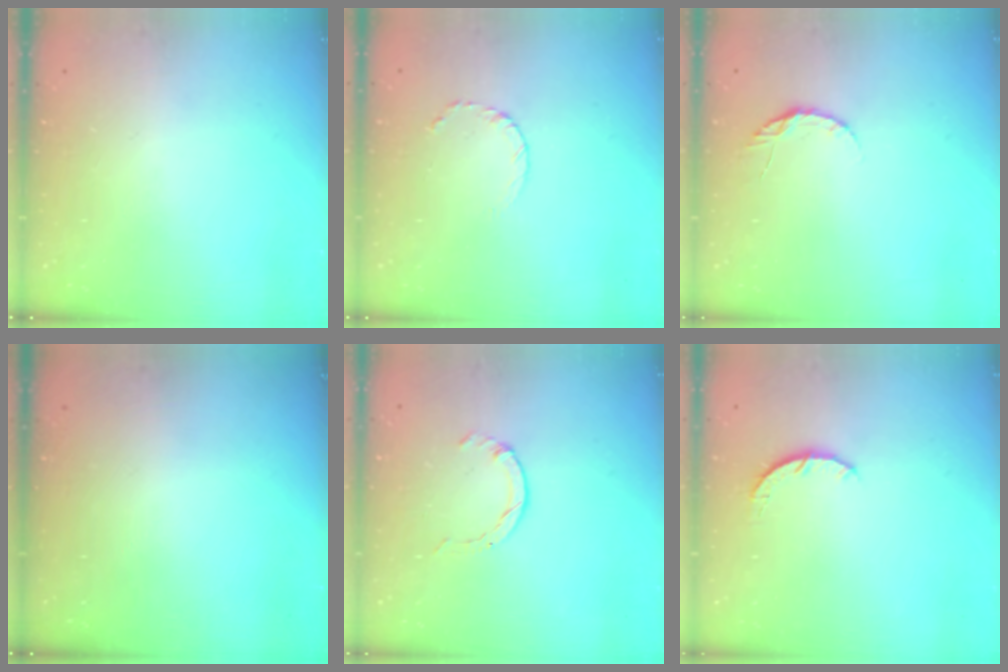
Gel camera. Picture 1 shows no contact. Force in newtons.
{"total": 3.5, "press": 3.5, "slide": 0.4}
{"total": 5.1, "press": 5.0, "slide": 0.7}
{"total": 0.0}
{"total": 0.5, "press": 0.5, "slide": 0.1}
{"total": 3.0, "press": 3.0, "slide": 0.4}